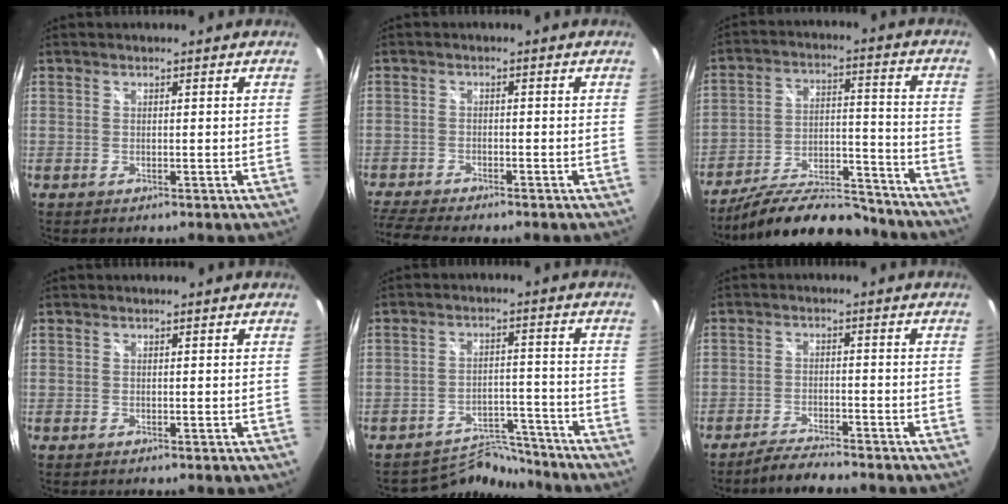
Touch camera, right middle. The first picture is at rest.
{"total": 7.7, "force": [-6.9, 1.0, 3.3], "torque": [-0.094, -0.023, -0.120]}
{"total": 18.4, "force": [-16.2, 4.9, 7.2], "torque": [-0.131, 0.008, -0.232]}
{"total": 0.0}
{"total": 8.2, "force": [-8.1, 1.5, -0.5], "torque": [-0.007, 0.021, -0.125]}
{"total": 5.3, "force": [-5.0, 0.3, 1.8], "torque": [-0.055, -0.004, -0.086]}